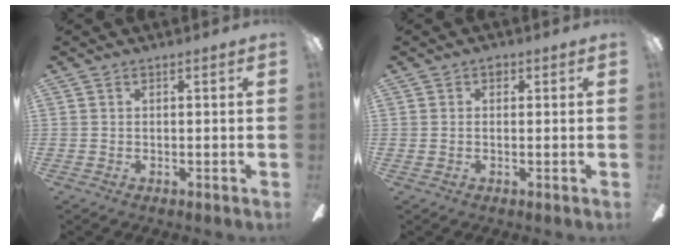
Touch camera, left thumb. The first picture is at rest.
{"total": 1.5, "force": [0.6, 1.0, 0.9], "torque": [-0.011, 0.002, 0.008]}